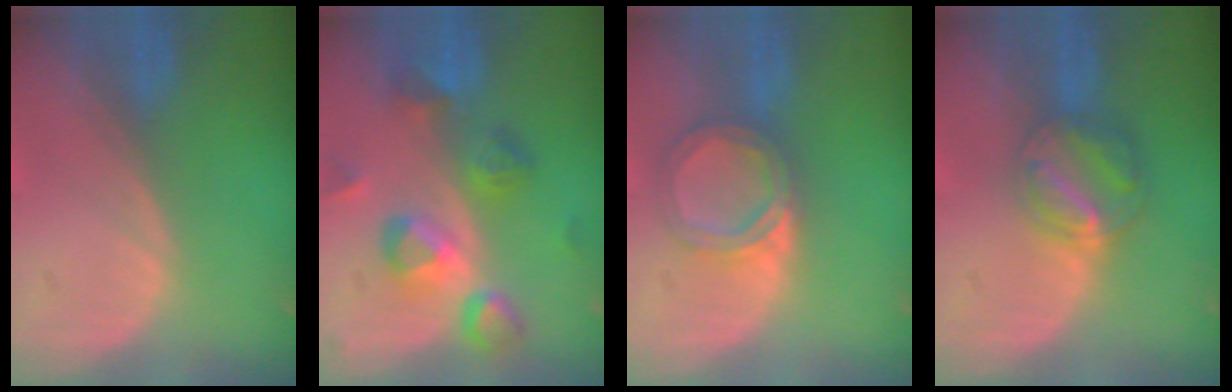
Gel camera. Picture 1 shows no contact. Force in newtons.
{"total": 7.7, "press": 7.7, "slide": 0.7}
{"total": 5.6, "press": 5.3, "slide": 1.9}
{"total": 6.3, "press": 5.6, "slide": 3.0}